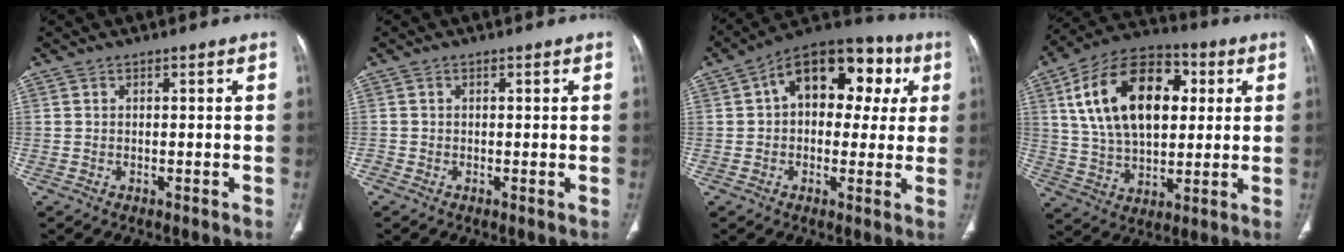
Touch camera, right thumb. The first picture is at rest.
{"total": 0.6, "force": [-0.2, 0.3, 0.4], "torque": [-0.007, -0.004, -0.010]}
{"total": 17.7, "force": [4.4, 11.4, 12.7], "torque": [-0.126, 0.036, 0.053]}
{"total": 22.1, "force": [5.6, 13.4, 16.7], "torque": [-0.264, 0.009, 0.093]}